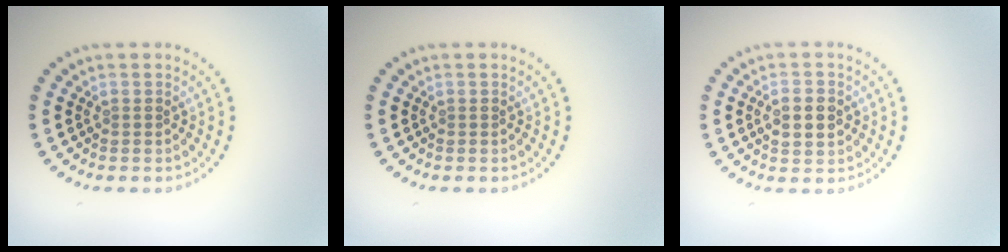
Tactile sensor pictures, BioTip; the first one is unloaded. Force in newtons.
{"total": 0.0}
{"total": 3.1, "press": 3.1, "slide": 0.1}